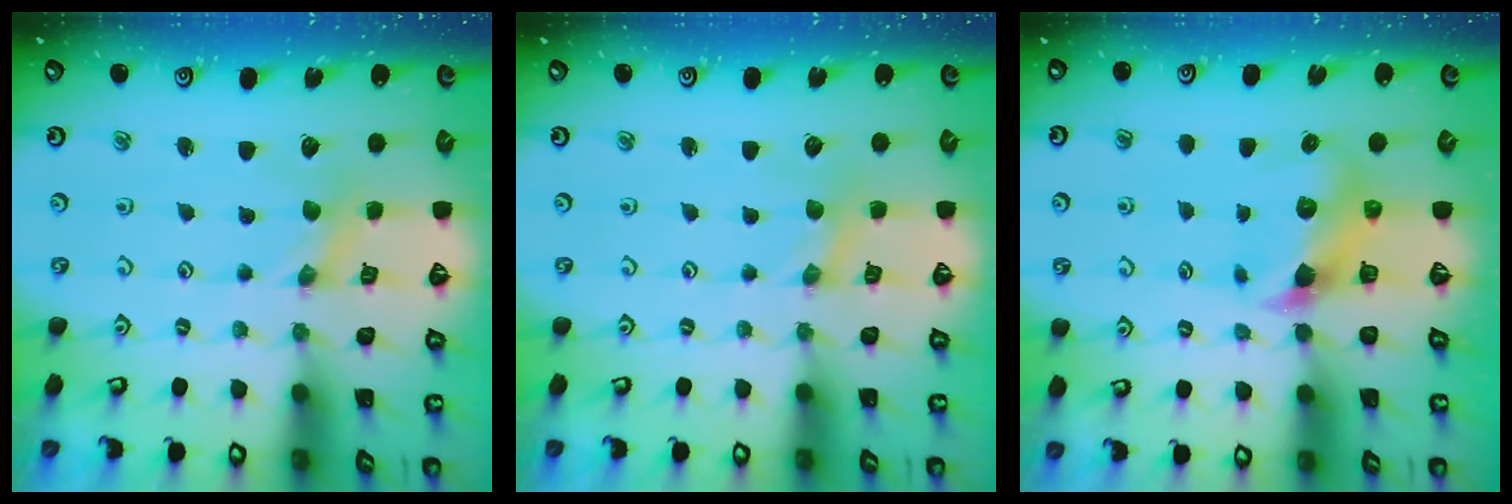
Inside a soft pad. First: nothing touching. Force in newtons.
{"total": 0.7, "press": 0.7, "slide": 0.1}
{"total": 6.0, "press": 6.0, "slide": 0.6}